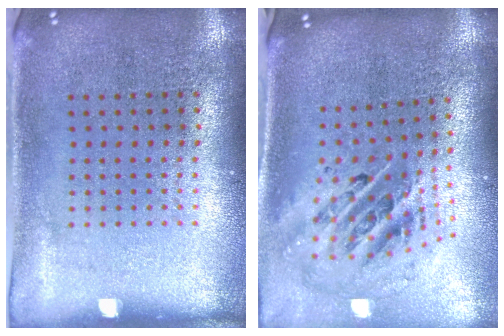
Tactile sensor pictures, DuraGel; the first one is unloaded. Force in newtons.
{"total": 2.1, "press": 1.6, "slide": 1.4}